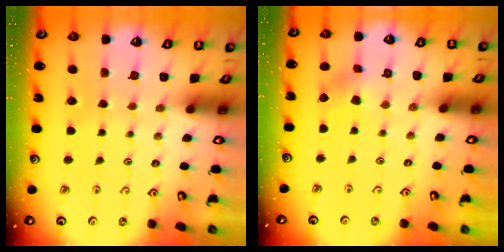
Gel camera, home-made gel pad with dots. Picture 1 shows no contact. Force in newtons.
{"total": 2.3, "press": 2.1, "slide": 0.7}